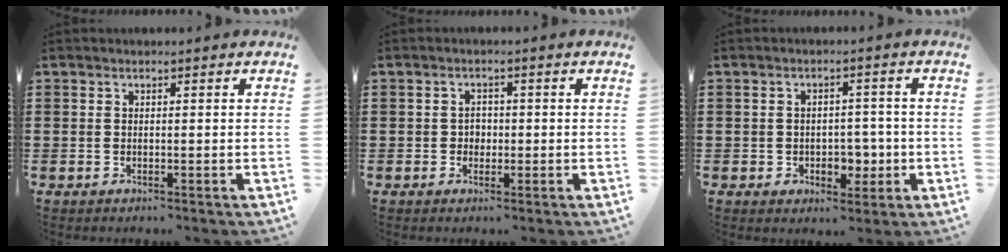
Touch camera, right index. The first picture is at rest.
{"total": 1.7, "force": [-0.3, 1.5, 0.7], "torque": [-0.017, 0.005, -0.009]}
{"total": 3.8, "force": [-0.9, 3.1, 1.9], "torque": [-0.037, 0.004, -0.020]}